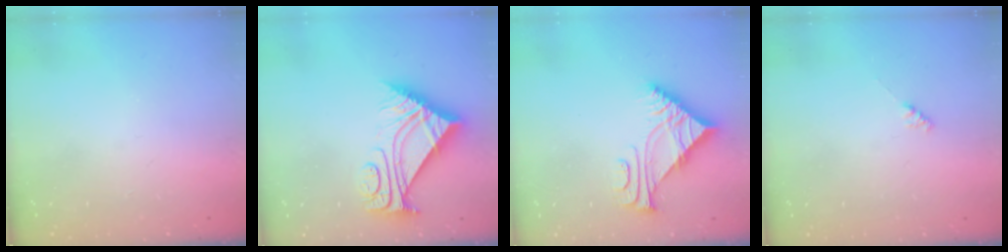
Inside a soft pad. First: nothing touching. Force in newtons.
{"total": 10.5, "press": 10.5, "slide": 0.5}
{"total": 7.3, "press": 7.3, "slide": 0.6}
{"total": 2.1, "press": 2.0, "slide": 0.5}